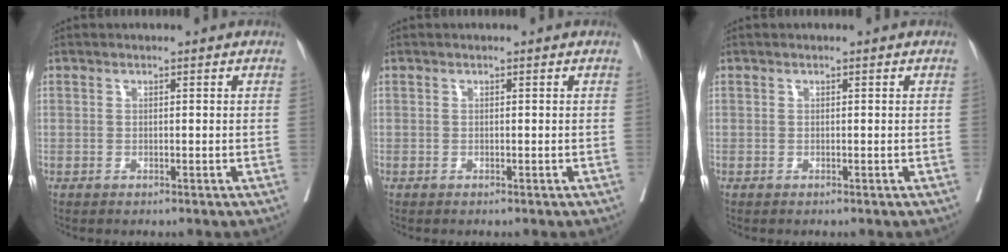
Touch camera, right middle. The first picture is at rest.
{"total": 0.0}
{"total": 0.0}